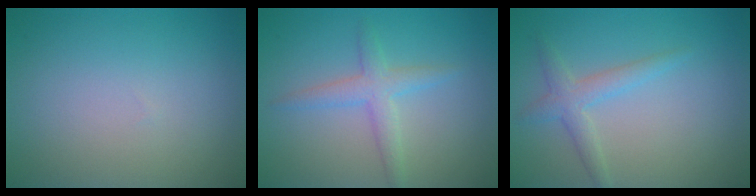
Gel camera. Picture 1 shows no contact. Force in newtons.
{"total": 2.6, "press": 2.6, "slide": 0.0}
{"total": 2.2, "press": 2.2, "slide": 0.1}